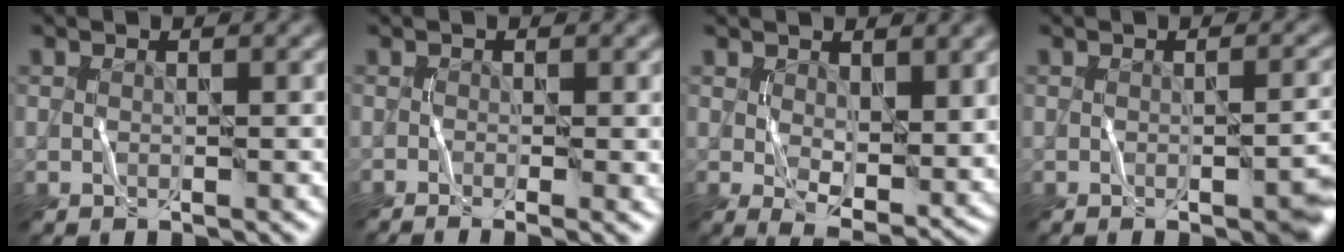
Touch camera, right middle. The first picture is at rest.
{"total": 1.5, "force": [-0.7, 0.1, 1.3], "torque": [-0.022, 0.000, -0.007]}
{"total": 4.1, "force": [1.4, 1.7, 3.4], "torque": [-0.073, -0.009, 0.040]}
{"total": 2.7, "force": [-0.8, 0.4, 2.5], "torque": [-0.025, 0.011, -0.001]}